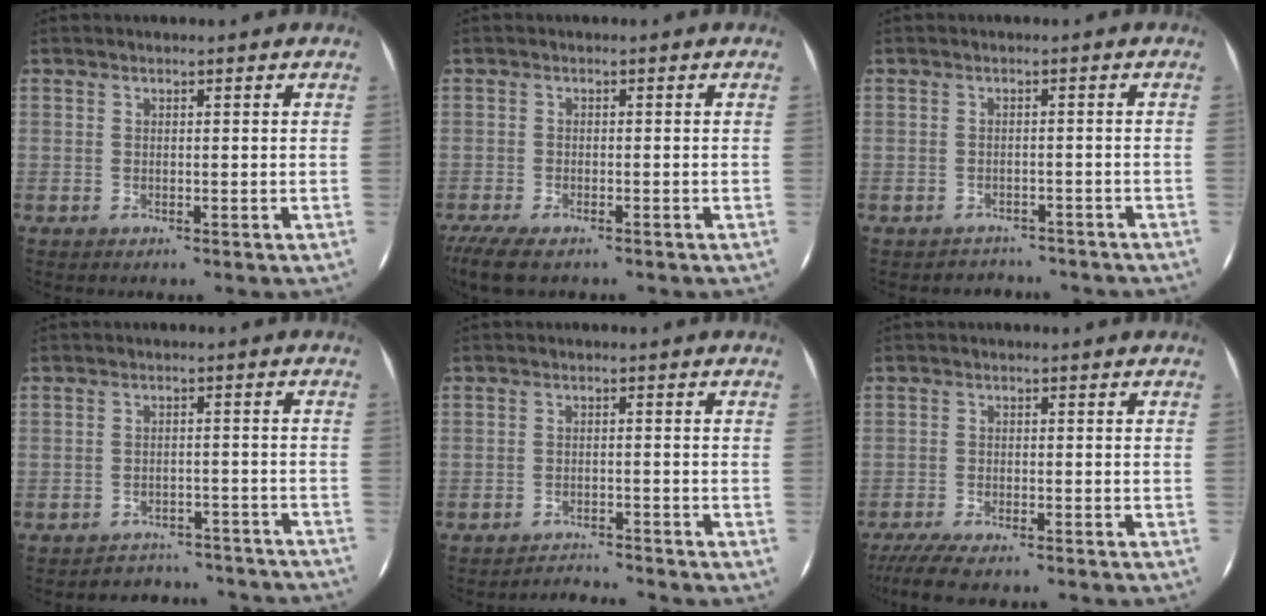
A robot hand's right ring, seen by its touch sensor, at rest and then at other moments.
{"total": 7.4, "force": [-5.6, 2.1, 4.3], "torque": [-0.108, -0.033, -0.105]}
{"total": 5.9, "force": [-5.1, 2.7, 0.9], "torque": [-0.015, 0.011, -0.061]}
{"total": 13.9, "force": [-12.9, 4.3, 2.6], "torque": [-0.051, 0.027, -0.151]}
{"total": 3.3, "force": [-3.2, -0.7, -0.4], "torque": [-0.008, 0.007, -0.052]}
{"total": 7.4, "force": [-6.4, 0.8, 3.6], "torque": [-0.093, -0.023, -0.111]}